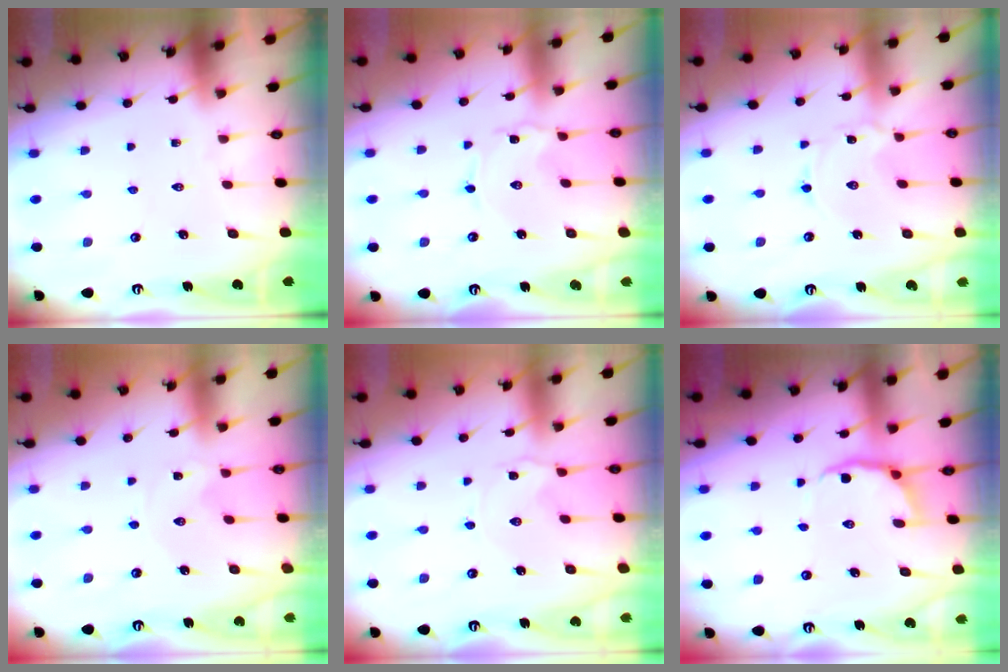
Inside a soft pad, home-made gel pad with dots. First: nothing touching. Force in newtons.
{"total": 0.9, "press": 0.9, "slide": 0.1}
{"total": 1.7, "press": 1.7, "slide": 0.3}
{"total": 0.9, "press": 0.9, "slide": 0.1}
{"total": 0.0}
{"total": 4.4, "press": 3.6, "slide": 2.5}